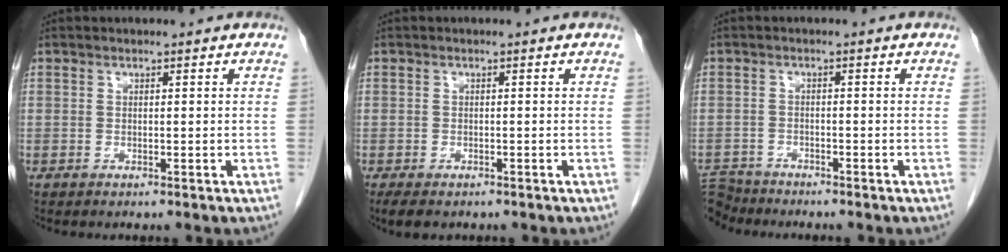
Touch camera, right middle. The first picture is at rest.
{"total": 3.3, "force": [-2.5, 1.5, 1.6], "torque": [-0.028, -0.007, -0.034]}
{"total": 5.0, "force": [-4.8, 1.6, 0.0], "torque": [-0.002, -0.006, -0.090]}